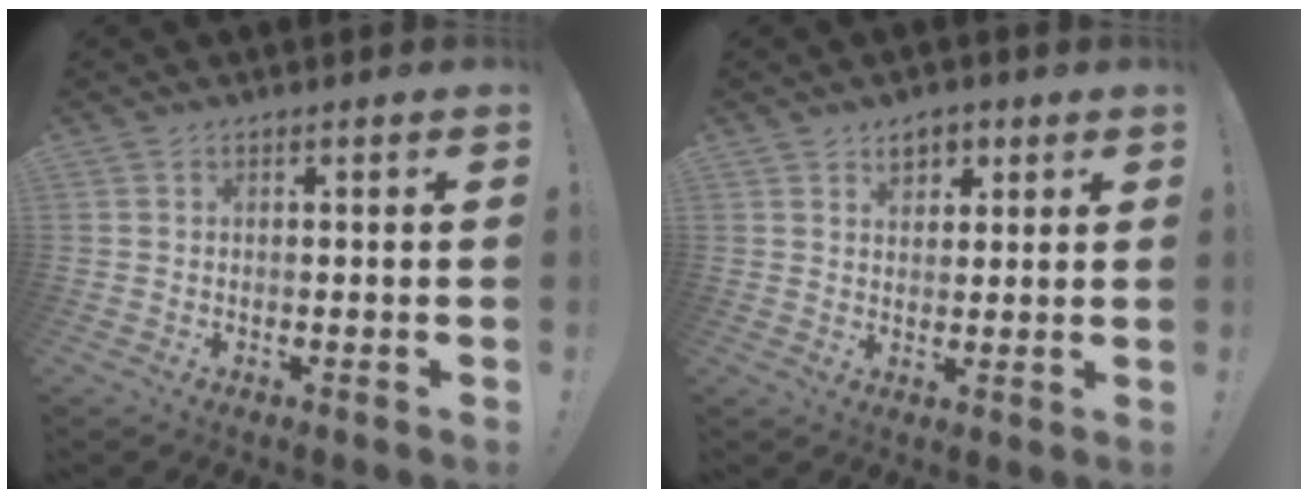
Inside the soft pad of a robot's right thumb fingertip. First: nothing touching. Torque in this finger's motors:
{"motor_torque": [0.00, 0.01, 0.18, 0.37, 0.05]}